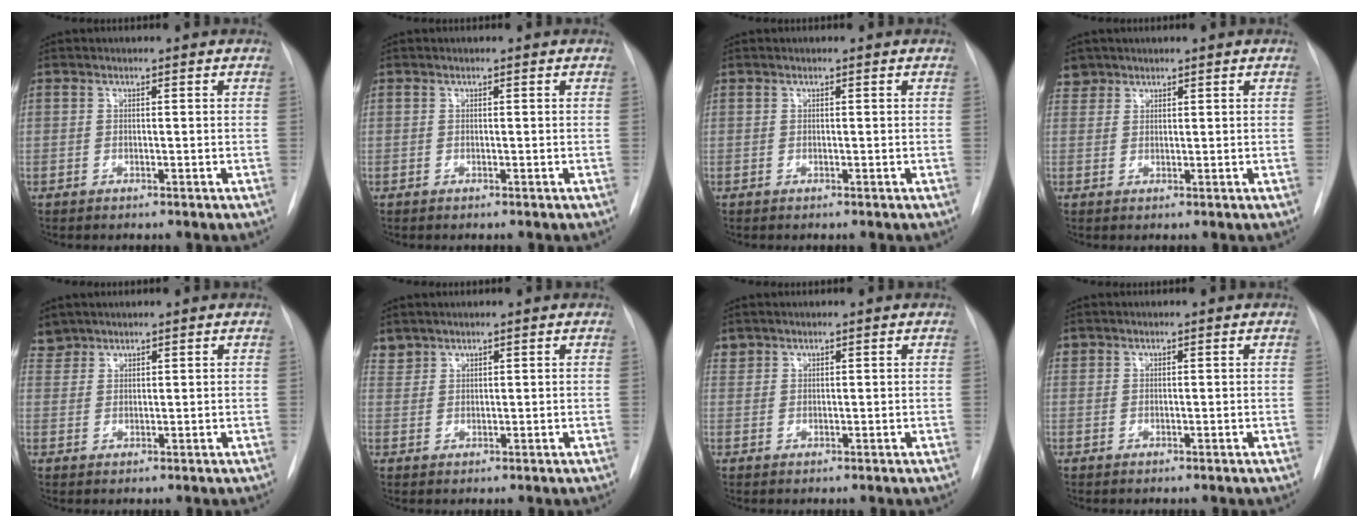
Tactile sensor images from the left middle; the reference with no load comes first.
{"total": 0.0}
{"total": 0.0}
{"total": 2.2, "force": [1.8, 1.3, -0.3], "torque": [0.012, 0.009, 0.030]}
{"total": 2.6, "force": [2.4, 0.9, -0.4], "torque": [0.010, 0.012, 0.047]}
{"total": 2.0, "force": [1.9, 0.6, -0.3], "torque": [0.005, 0.010, 0.039]}
{"total": 1.7, "force": [1.6, 0.6, -0.2], "torque": [0.005, 0.009, 0.032]}
{"total": 0.6, "force": [0.5, 0.4, 0.0], "torque": [0.001, 0.009, 0.010]}